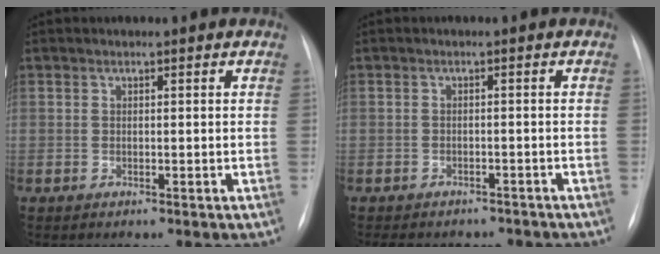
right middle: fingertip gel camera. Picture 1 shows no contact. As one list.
[{"total": 8.3, "force": [-7.1, 3.8, 2.0], "torque": [-0.028, 0.006, -0.083]}]